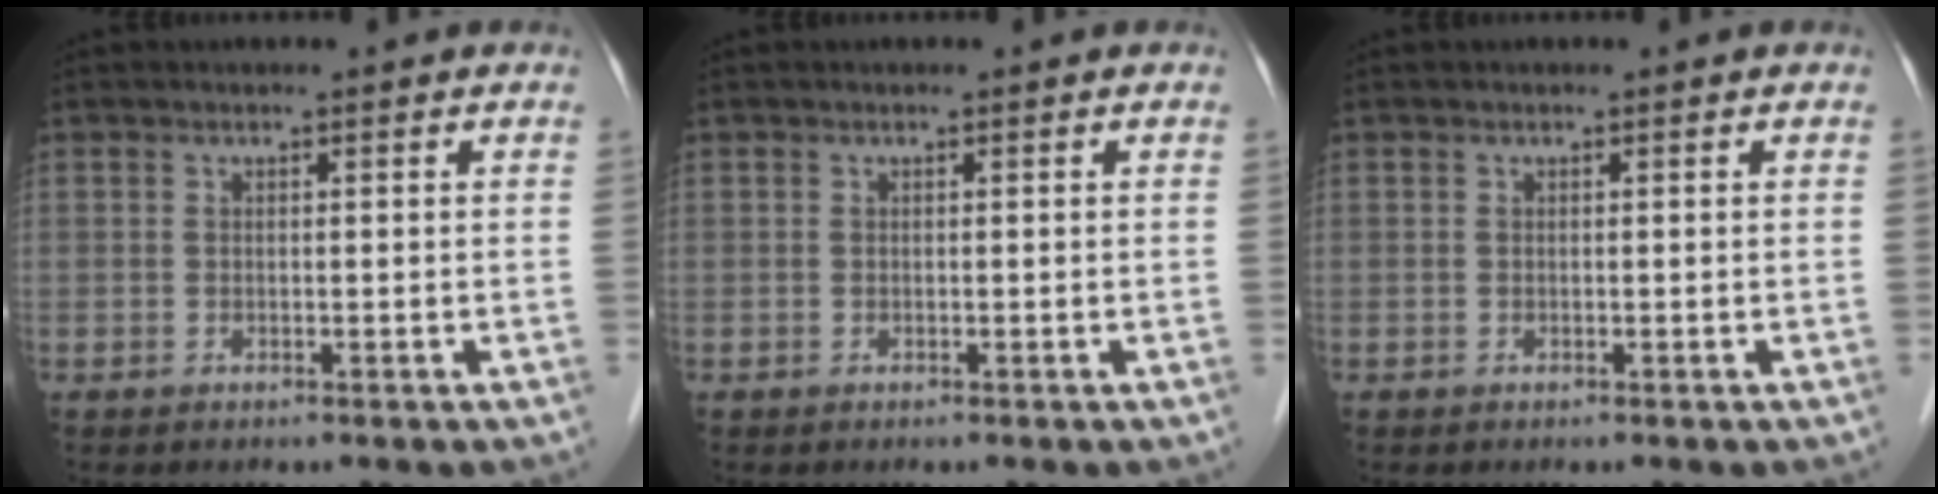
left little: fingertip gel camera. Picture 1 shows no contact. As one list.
[{"total": 0.0}, {"total": 0.0}]